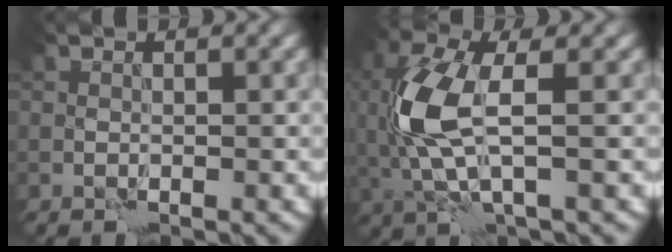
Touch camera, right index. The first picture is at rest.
{"total": 6.5, "force": [0.5, 2.5, 5.9], "torque": [-0.156, -0.001, 0.008]}